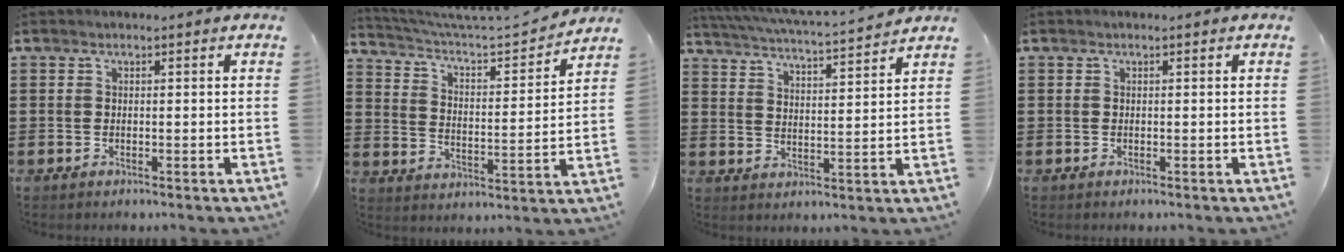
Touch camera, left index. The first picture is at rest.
{"total": 4.7, "force": [4.5, 0.3, 1.5], "torque": [-0.053, -0.041, 0.067]}
{"total": 4.4, "force": [4.1, -0.4, 1.5], "torque": [-0.050, -0.031, 0.064]}
{"total": 0.0}